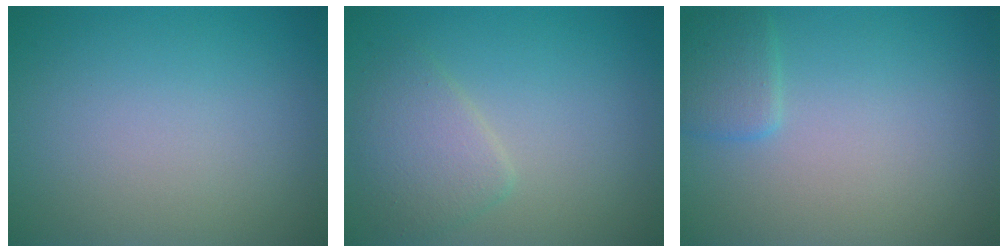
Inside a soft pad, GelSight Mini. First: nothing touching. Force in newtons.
{"total": 2.9, "press": 2.9, "slide": 0.1}
{"total": 1.8, "press": 1.8, "slide": 0.1}